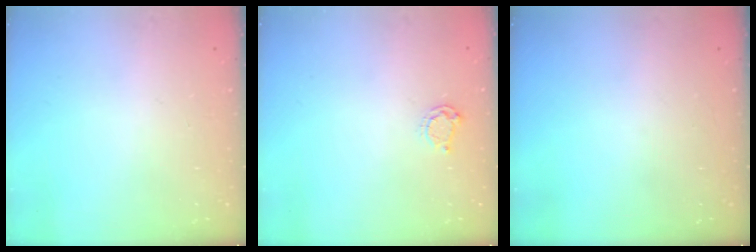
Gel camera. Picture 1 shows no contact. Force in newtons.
{"total": 3.3, "press": 3.2, "slide": 0.4}
{"total": 0.0}